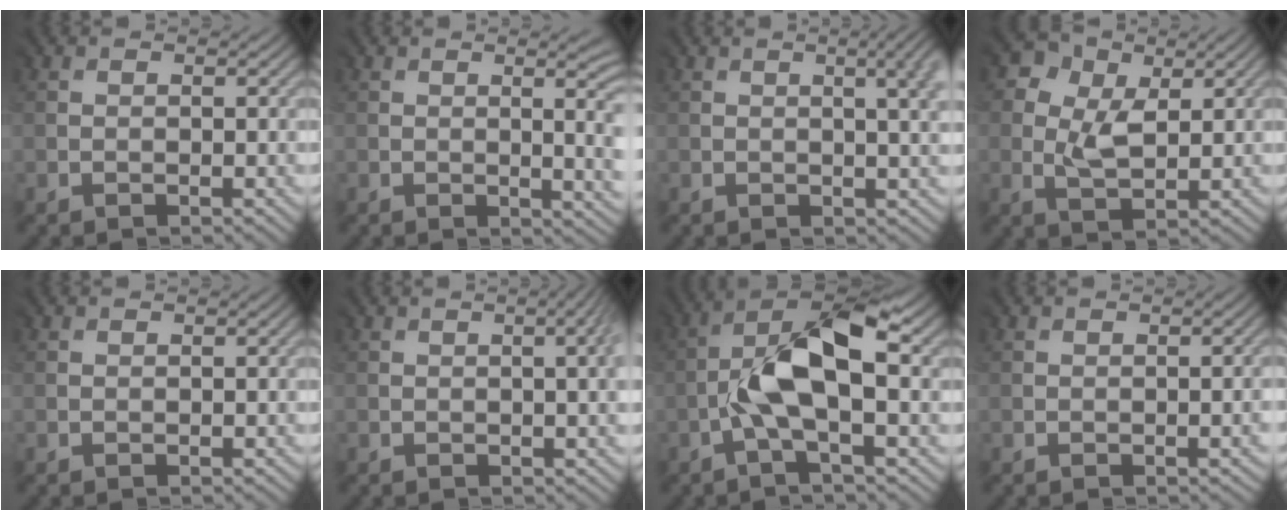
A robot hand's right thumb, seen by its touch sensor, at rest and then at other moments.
{"total": 8.5, "force": [-0.1, 4.1, 7.5], "torque": [-0.050, 0.018, -0.003]}
{"total": 5.0, "force": [0.7, 1.9, 4.6], "torque": [-0.024, 0.013, 0.005]}
{"total": 4.9, "force": [1.3, 3.8, 2.9], "torque": [-0.064, 0.001, 0.024]}
{"total": 0.7, "force": [-0.1, -0.3, -0.7], "torque": [0.013, 0.002, -0.001]}
{"total": 4.0, "force": [0.0, 1.3, 3.8], "torque": [-0.031, 0.004, 0.002]}
{"total": 8.9, "force": [-0.7, 3.4, 8.2], "torque": [-0.159, 0.022, -0.017]}
{"total": 0.7, "force": [-0.4, -0.1, 0.6], "torque": [-0.004, 0.000, -0.007]}